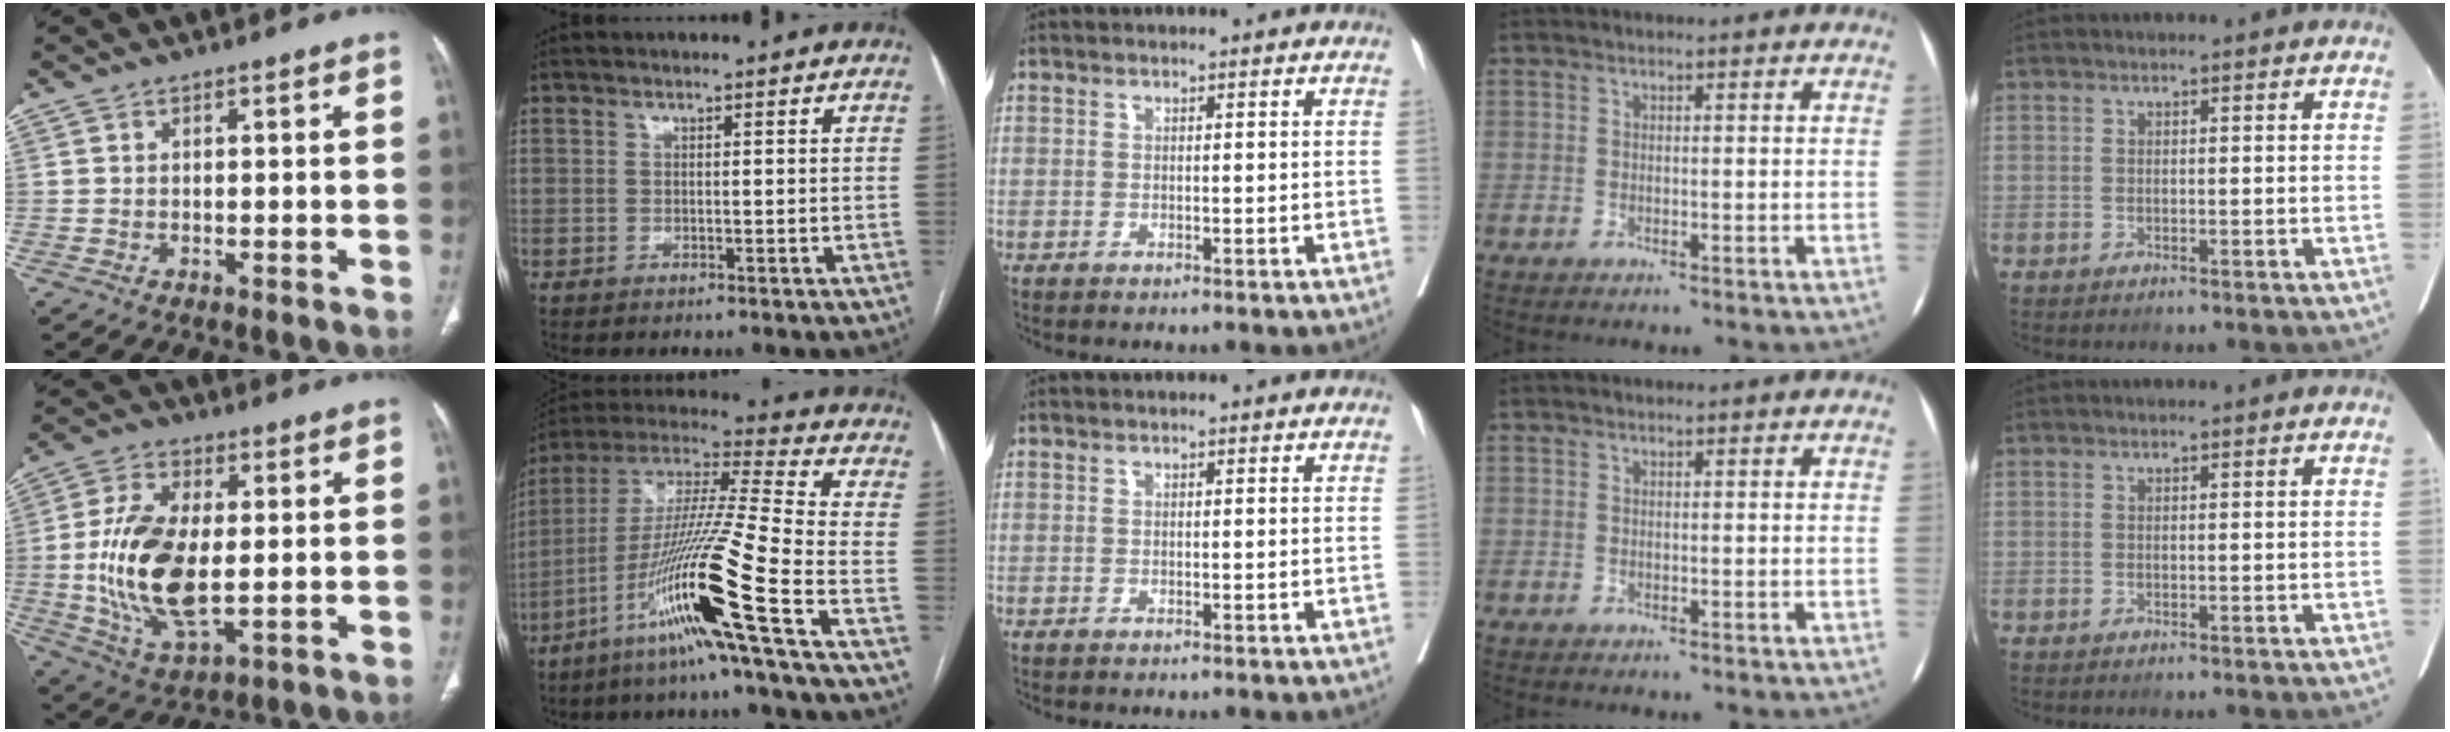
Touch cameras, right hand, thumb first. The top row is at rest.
{"thumb": {"total": 16.5, "force": [-0.4, 8.3, 14.2], "torque": [-0.280, -0.012, -0.001]}, "index": {"total": 19.8, "force": [-9.2, -2.0, 17.5], "torque": [-0.362, -0.029, -0.180]}}